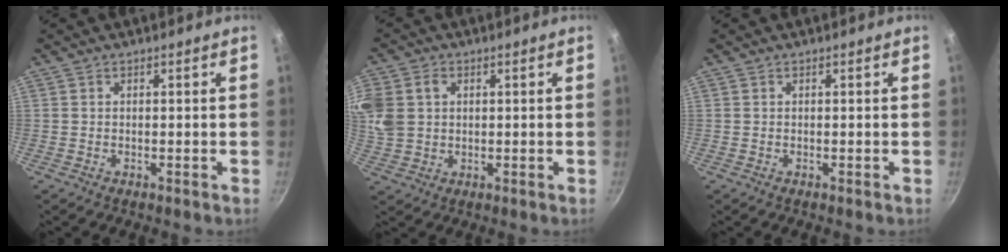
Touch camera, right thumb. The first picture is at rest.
{"total": 14.3, "force": [3.2, 11.6, 7.7], "torque": [-0.200, 0.029, 0.065]}
{"total": 0.0}